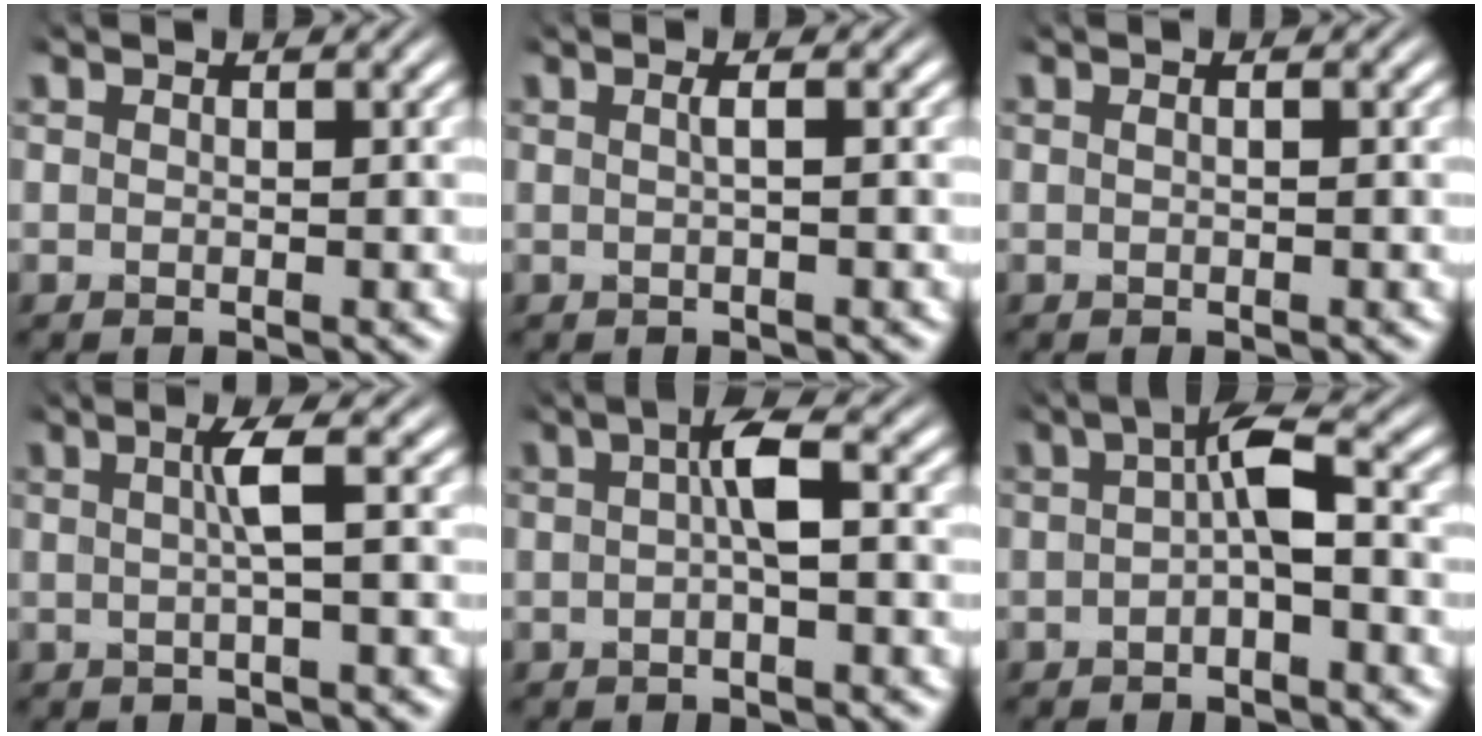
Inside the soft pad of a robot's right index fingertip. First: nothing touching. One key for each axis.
{"total": 1.3, "fx": 0.1, "fy": 0.1, "fz": 1.3, "tx": -0.017, "ty": 0.004, "tz": 0.003}
{"total": 0.5, "fx": 0.1, "fy": 0.2, "fz": 0.5, "tx": -0.011, "ty": 0.000, "tz": 0.003}
{"total": 2.7, "fx": 0.7, "fy": 0.1, "fz": 2.7, "tx": -0.044, "ty": 0.010, "tz": 0.010}
{"total": 3.1, "fx": 0.5, "fy": 0.5, "fz": 3.0, "tx": -0.053, "ty": 0.009, "tz": 0.005}
{"total": 3.2, "fx": 0.2, "fy": 0.7, "fz": 3.1, "tx": -0.052, "ty": 0.004, "tz": 0.001}